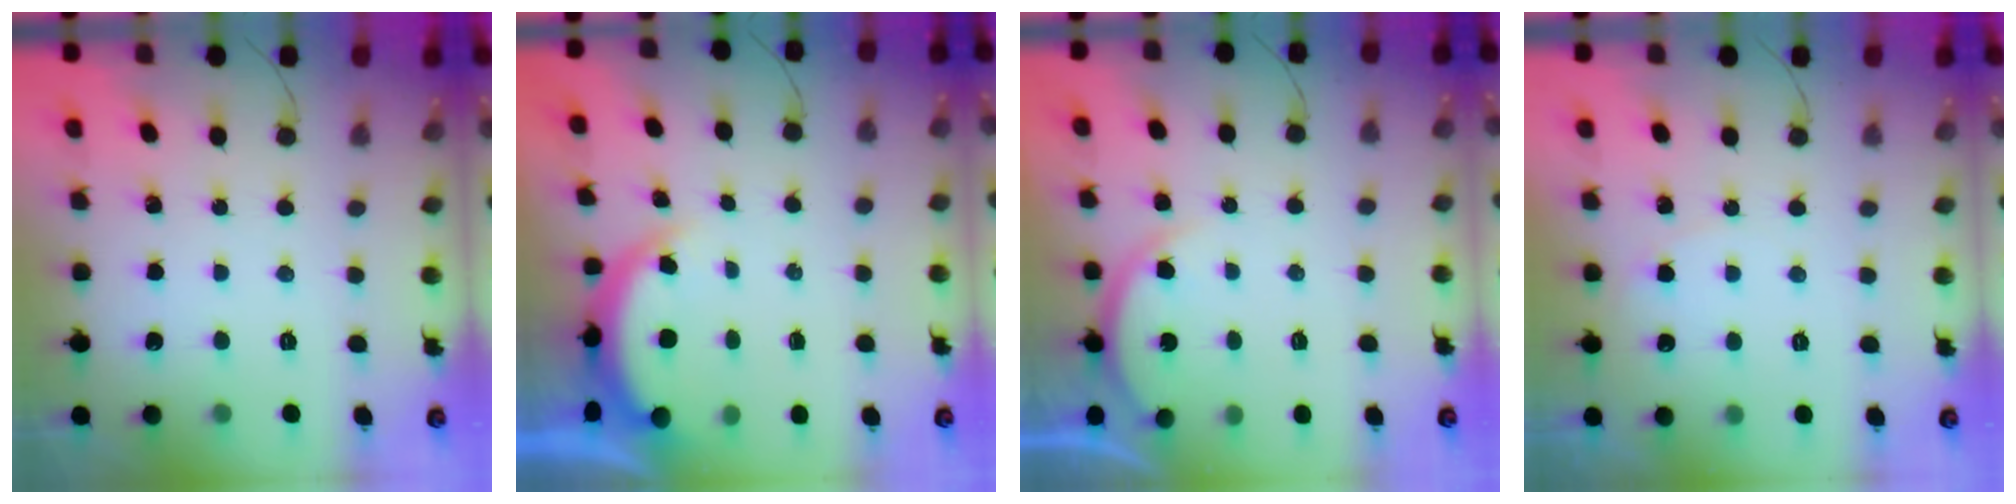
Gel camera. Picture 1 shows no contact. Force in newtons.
{"total": 4.7, "press": 4.7, "slide": 0.3}
{"total": 5.3, "press": 5.2, "slide": 0.8}
{"total": 2.7, "press": 2.7, "slide": 0.2}